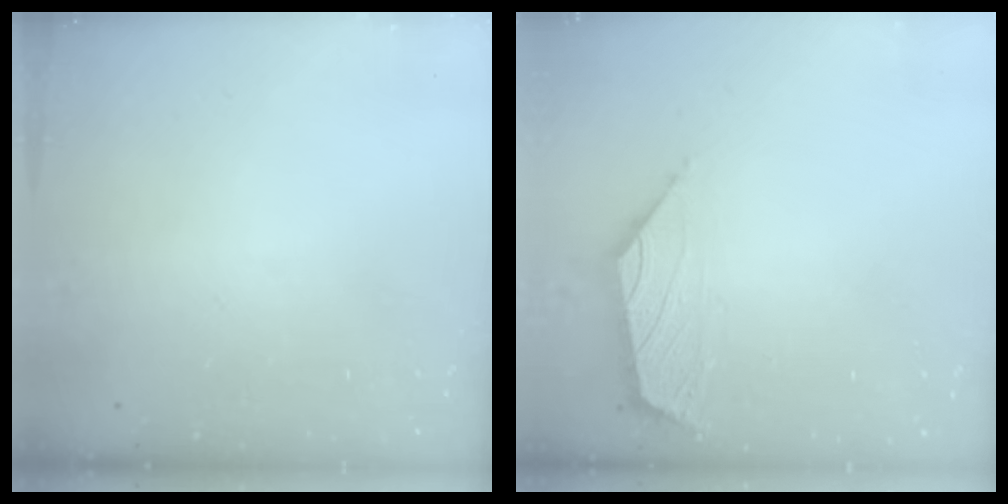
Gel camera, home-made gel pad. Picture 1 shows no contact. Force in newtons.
{"total": 1.5, "press": 1.4, "slide": 0.5}